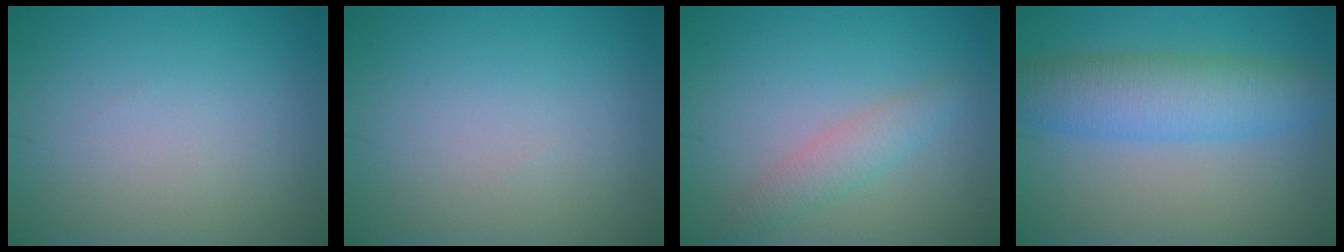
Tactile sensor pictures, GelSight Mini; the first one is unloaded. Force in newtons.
{"total": 0.0}
{"total": 2.3, "press": 2.3, "slide": 0.0}
{"total": 4.5, "press": 4.5, "slide": 0.1}